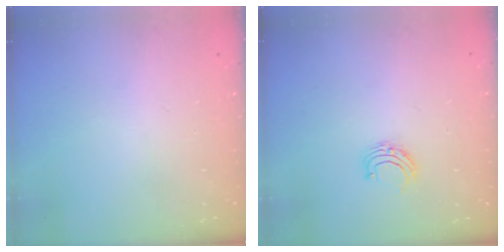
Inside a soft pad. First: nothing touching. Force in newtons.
{"total": 5.0, "press": 5.0, "slide": 0.5}